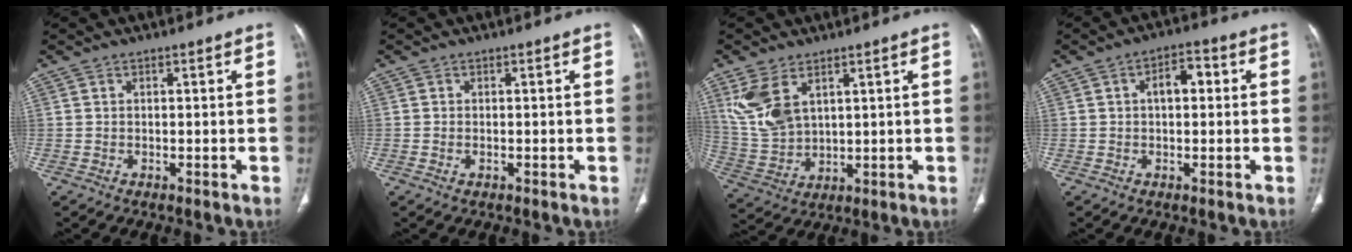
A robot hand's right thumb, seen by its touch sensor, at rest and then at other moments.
{"total": 0.7, "force": [-0.2, 0.5, 0.5], "torque": [-0.015, 0.004, -0.001]}
{"total": 10.1, "force": [4.6, 5.8, 6.9], "torque": [-0.148, -0.013, 0.109]}
{"total": 5.0, "force": [0.8, 2.8, 4.0], "torque": [-0.055, 0.018, 0.006]}